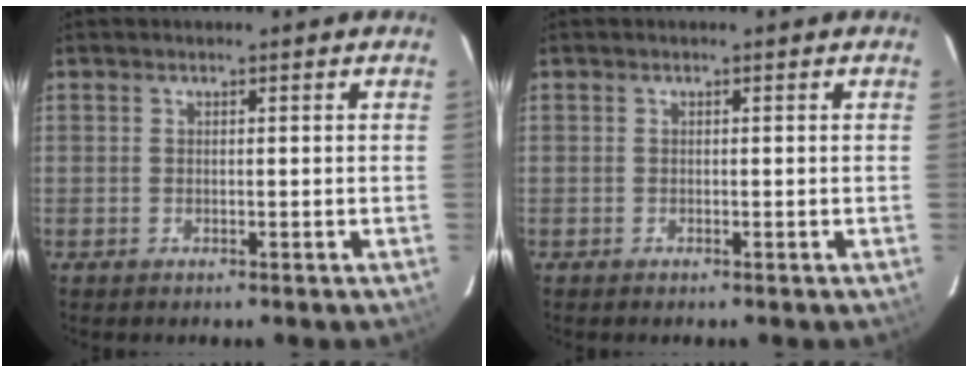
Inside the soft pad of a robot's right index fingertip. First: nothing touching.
{"total": 0.0}